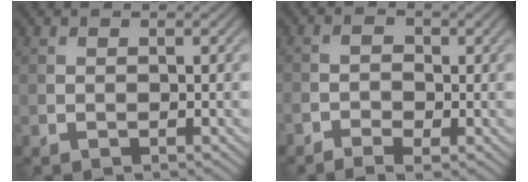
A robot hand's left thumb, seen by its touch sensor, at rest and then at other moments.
{"total": 2.9, "force": [-1.6, 1.5, 1.8], "torque": [-0.031, 0.002, -0.034]}